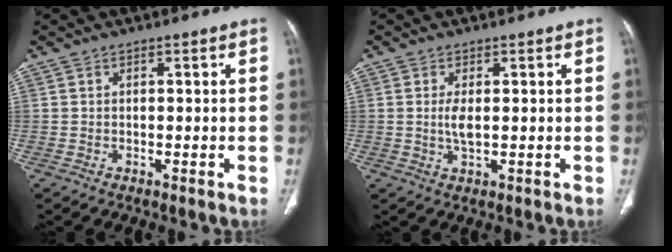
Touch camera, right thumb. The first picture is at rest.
{"total": 2.9, "force": [0.2, 1.0, 2.7], "torque": [-0.063, -0.006, 0.007]}